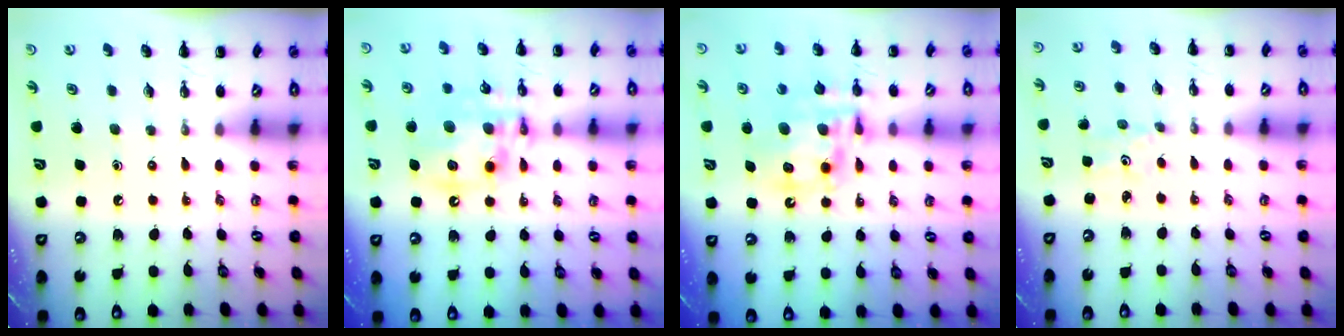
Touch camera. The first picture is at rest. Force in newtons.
{"total": 13.4, "press": 13.1, "slide": 2.9}
{"total": 15.1, "press": 14.7, "slide": 3.1}
{"total": 0.9, "press": 0.9, "slide": 0.3}